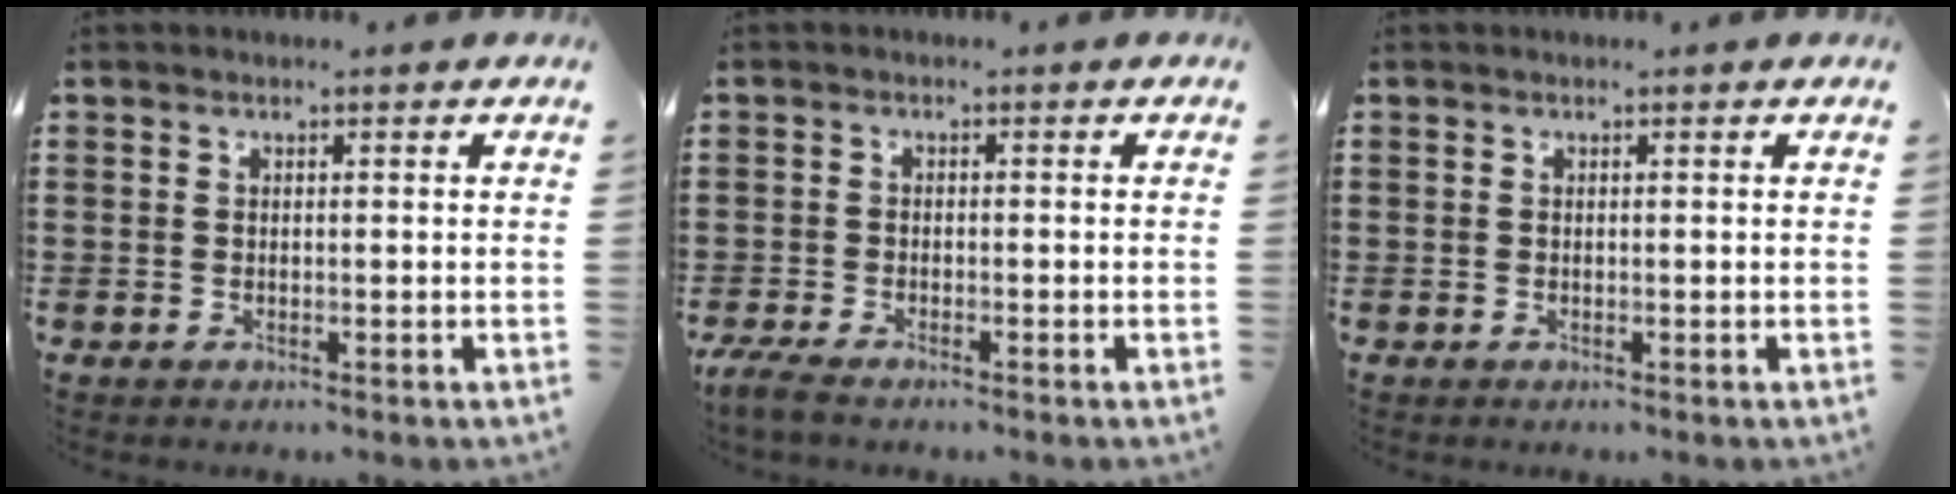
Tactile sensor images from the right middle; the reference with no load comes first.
{"total": 2.5, "force": [-2.2, 0.4, 1.1], "torque": [-0.033, -0.005, -0.048]}
{"total": 0.0}